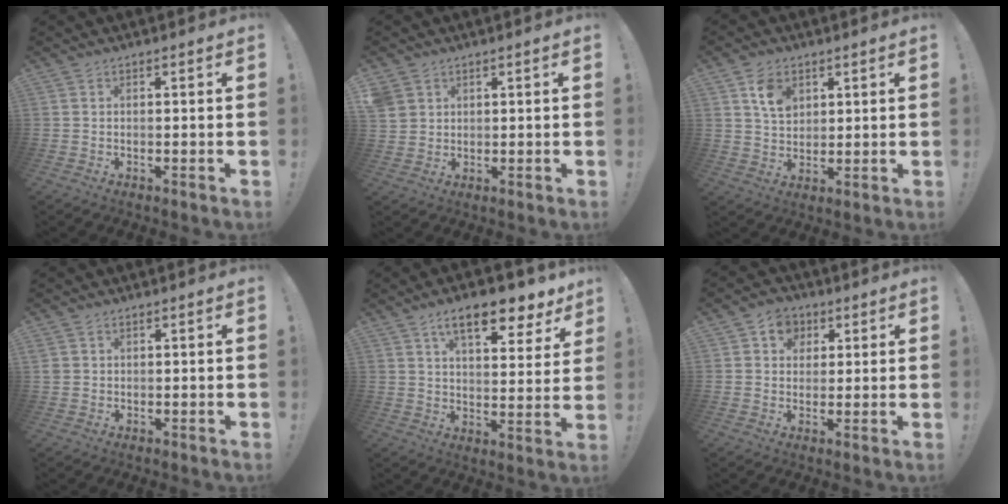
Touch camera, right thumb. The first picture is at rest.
{"total": 4.0, "force": [2.4, 3.1, 0.9], "torque": [-0.022, -0.005, 0.049]}
{"total": 8.1, "force": [3.9, 5.7, 4.1], "torque": [-0.060, -0.011, 0.073]}
{"total": 2.0, "force": [0.9, 1.6, 0.7], "torque": [-0.011, 0.002, 0.018]}
{"total": 13.8, "force": [8.9, 4.6, 9.5], "torque": [-0.133, -0.054, 0.146]}
{"total": 6.9, "force": [2.7, 6.1, 1.9], "torque": [-0.018, -0.013, 0.051]}